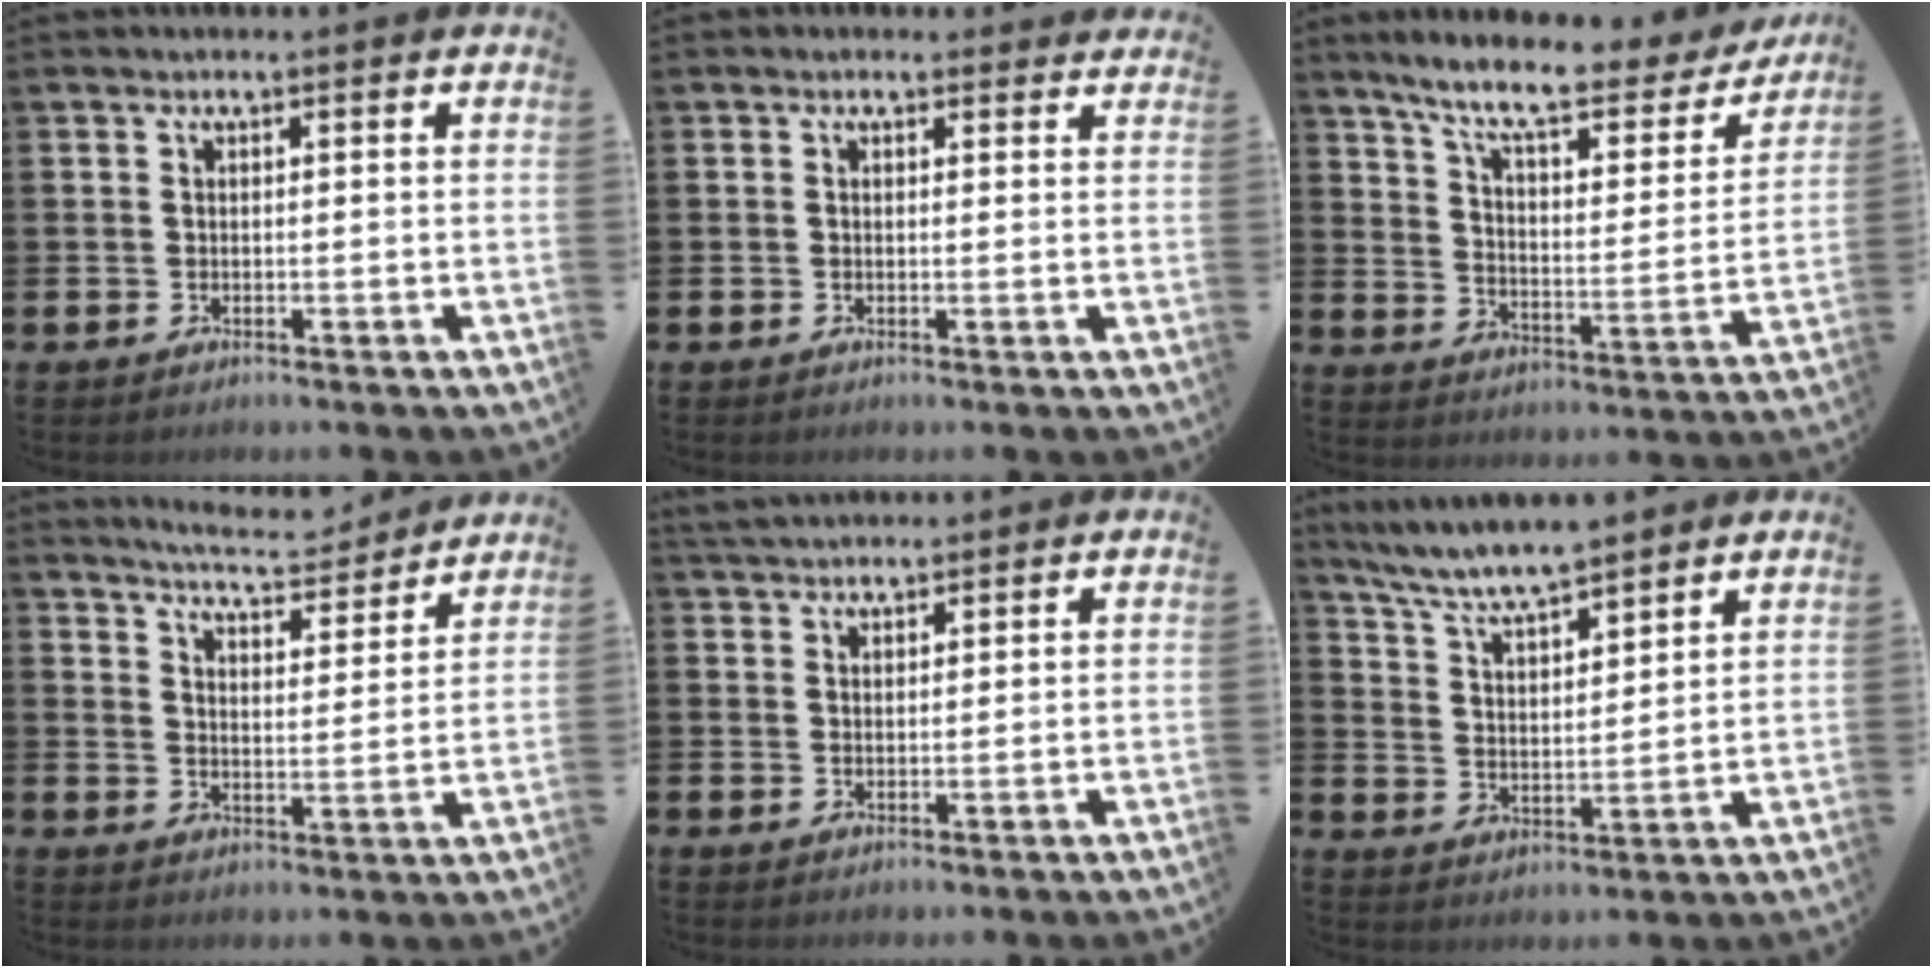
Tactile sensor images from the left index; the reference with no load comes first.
{"total": 0.9, "force": [0.7, 0.5, 0.1], "torque": [0.009, 0.002, 0.010]}
{"total": 9.4, "force": [7.9, 2.2, 4.5], "torque": [-0.115, -0.049, 0.131]}
{"total": 5.8, "force": [5.7, 0.3, 0.8], "torque": [-0.035, -0.042, 0.099]}
{"total": 2.7, "force": [2.6, 0.6, 0.4], "torque": [-0.010, -0.006, 0.048]}
{"total": 6.9, "force": [6.6, 0.7, 2.0], "torque": [-0.065, -0.037, 0.117]}